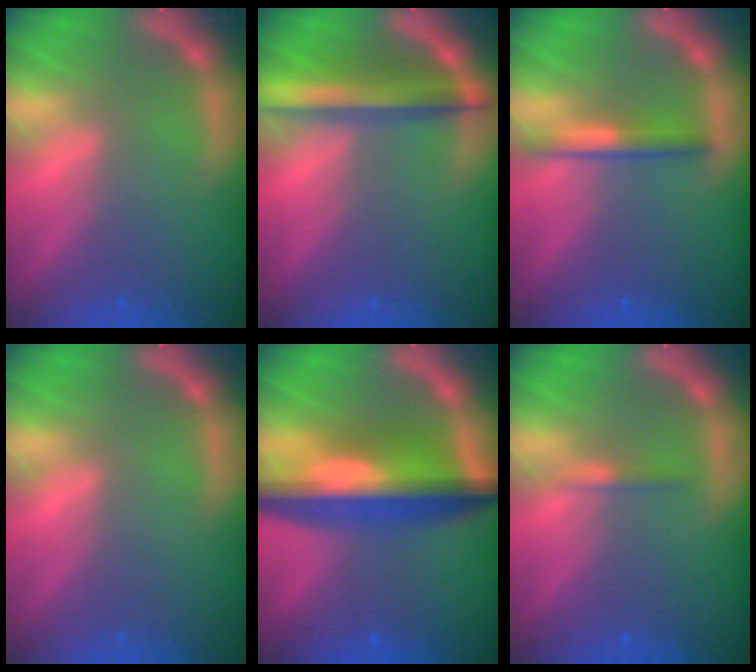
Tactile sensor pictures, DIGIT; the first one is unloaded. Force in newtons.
{"total": 5.5}
{"total": 2.4}
{"total": 0.0}
{"total": 10.1}
{"total": 0.9}